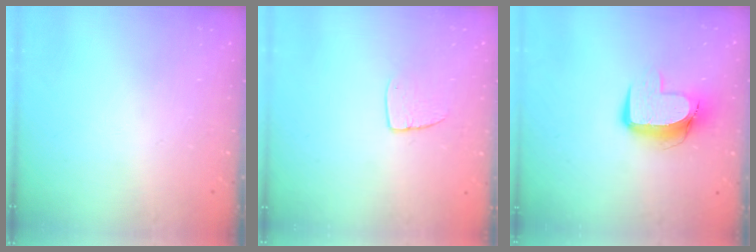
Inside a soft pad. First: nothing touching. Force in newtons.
{"total": 6.1, "press": 6.1, "slide": 0.4}
{"total": 10.7, "press": 10.7, "slide": 1.0}